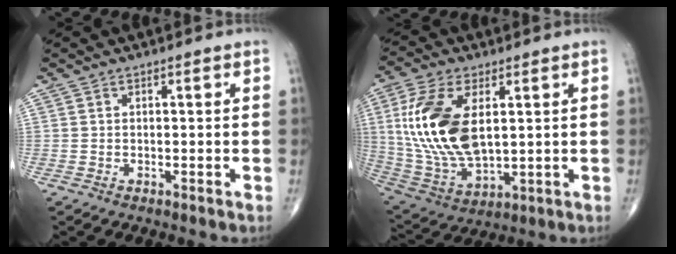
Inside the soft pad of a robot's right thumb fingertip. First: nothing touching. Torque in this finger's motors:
{"motor_torque": [-0.87, 1.89, 1.90, 0.75, 0.61]}